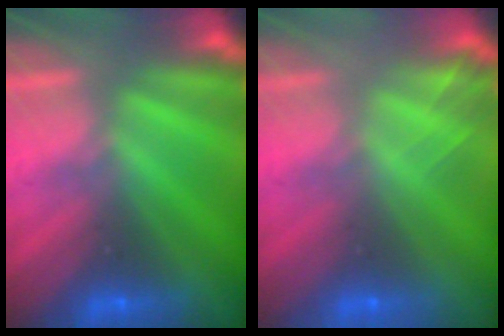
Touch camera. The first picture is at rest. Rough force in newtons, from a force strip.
{"total": 2.1}